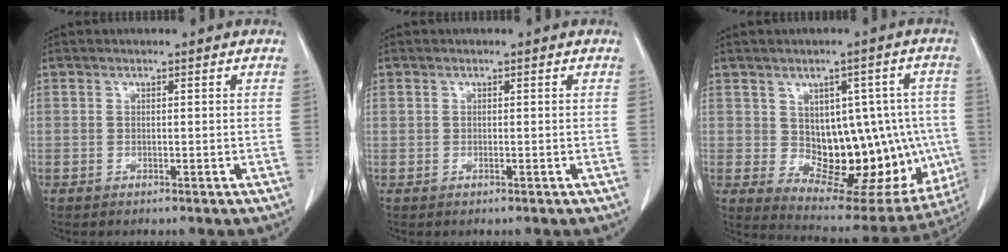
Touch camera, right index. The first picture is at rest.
{"total": 0.0}
{"total": 17.1, "force": [-0.8, 9.2, 14.4], "torque": [-0.173, 0.017, 0.018]}